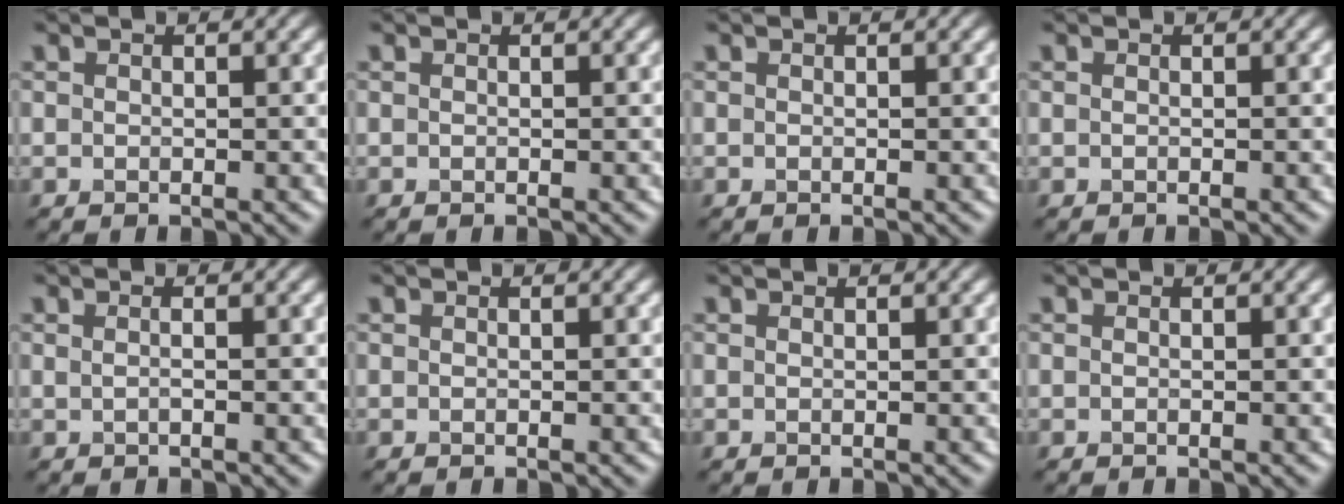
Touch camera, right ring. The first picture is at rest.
{"total": 0.0}
{"total": 0.0}
{"total": 0.0}
{"total": 0.6, "force": [0.1, 0.1, 0.6], "torque": [-0.014, -0.004, -0.003]}
{"total": 0.0}
{"total": 0.0}
{"total": 0.0}